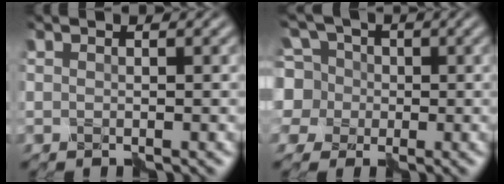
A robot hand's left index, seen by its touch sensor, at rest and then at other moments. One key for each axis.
{"total": 8.9, "fx": 0.7, "fy": 8.2, "fz": 3.3, "tx": -0.092, "ty": 0.031, "tz": -0.009}